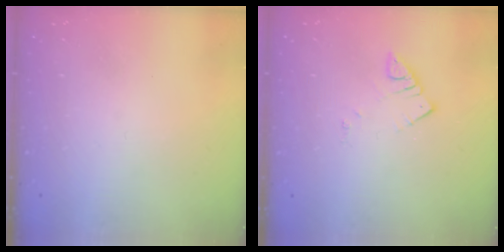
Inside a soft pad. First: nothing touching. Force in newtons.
{"total": 2.8, "press": 2.7, "slide": 0.3}